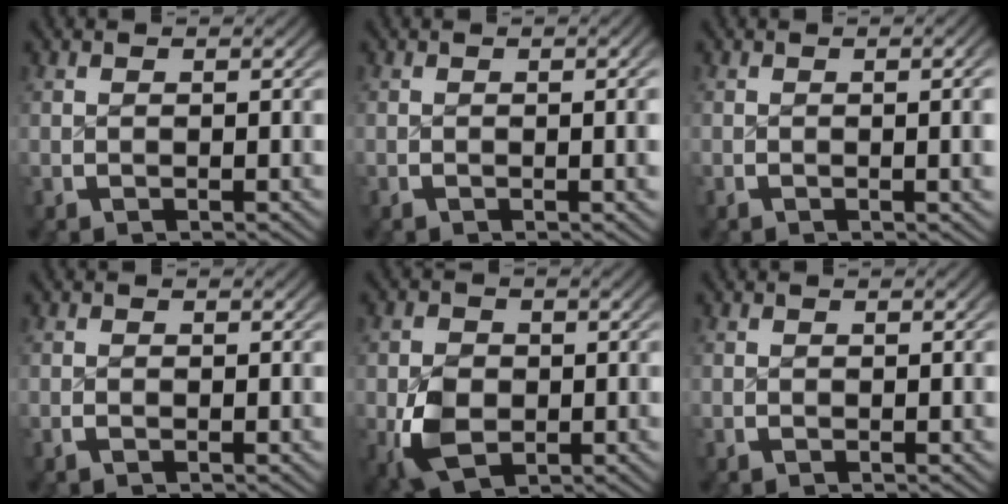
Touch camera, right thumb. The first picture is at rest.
{"total": 1.0, "force": [-0.3, -0.2, 1.0], "torque": [-0.014, 0.008, -0.006]}
{"total": 1.6, "force": [-0.3, 0.0, 1.6], "torque": [-0.018, 0.008, -0.007]}
{"total": 0.6, "force": [-0.5, 0.1, 0.1], "torque": [-0.003, -0.004, -0.011]}
{"total": 6.4, "force": [-1.5, 4.7, 4.1], "torque": [-0.091, -0.030, -0.010]}
{"total": 0.0}